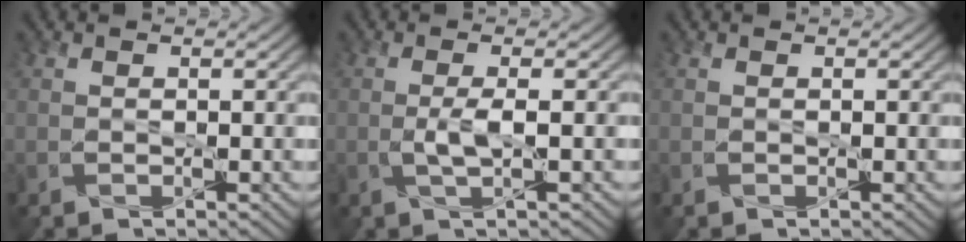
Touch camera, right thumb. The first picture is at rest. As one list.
[{"total": 2.4, "force": [-0.2, 0.3, 2.4], "torque": [-0.049, 0.003, -0.008]}, {"total": 0.0}]